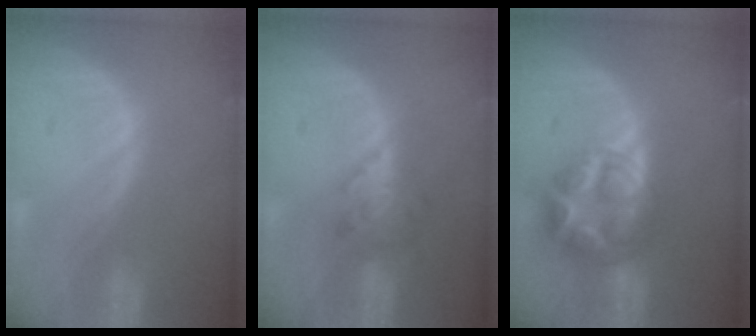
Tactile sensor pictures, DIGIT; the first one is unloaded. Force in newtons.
{"total": 4.8, "press": 4.5, "slide": 1.6}
{"total": 8.6, "press": 8.6, "slide": 0.5}